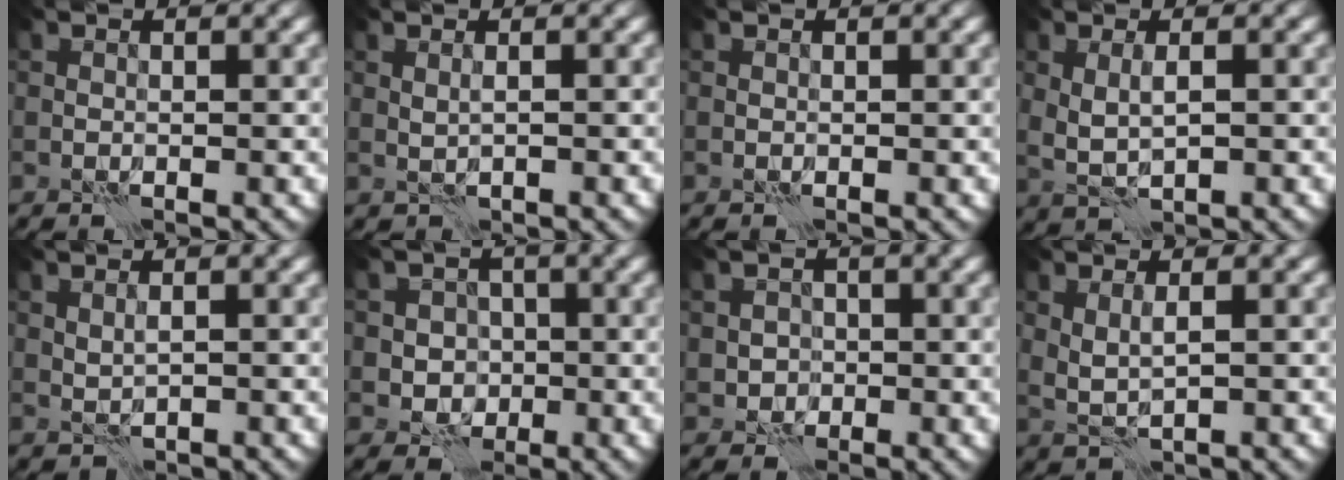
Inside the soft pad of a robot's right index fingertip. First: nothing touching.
{"total": 0.6, "force": [0.1, 0.0, 0.6], "torque": [-0.008, -0.001, 0.005]}
{"total": 0.0}
{"total": 2.1, "force": [0.2, 0.6, 2.0], "torque": [-0.044, -0.002, 0.006]}
{"total": 0.8, "force": [0.2, 0.2, 0.8], "torque": [-0.013, -0.001, 0.005]}
{"total": 3.0, "force": [-0.7, 2.7, 1.2], "torque": [0.000, 0.000, -0.022]}
{"total": 1.8, "force": [-0.5, 1.6, 0.6], "torque": [0.002, 0.000, -0.010]}
{"total": 1.6, "force": [0.3, 0.2, 1.6], "torque": [-0.033, -0.003, 0.009]}